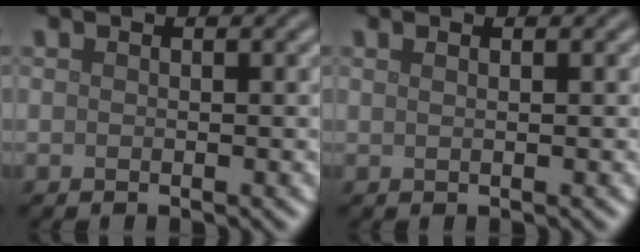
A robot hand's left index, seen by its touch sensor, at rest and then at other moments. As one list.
[{"total": 1.7, "force": [0.9, 0.8, 1.2], "torque": [-0.003, -0.002, -0.005]}]